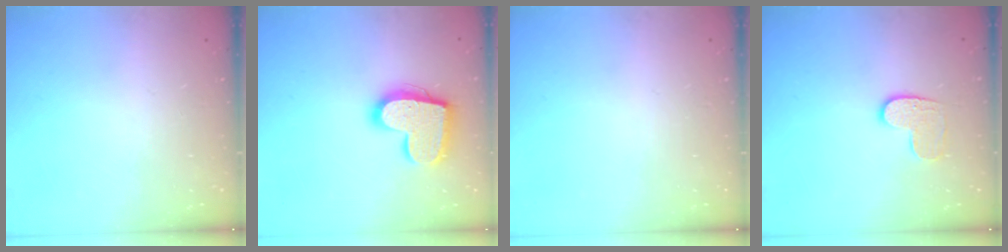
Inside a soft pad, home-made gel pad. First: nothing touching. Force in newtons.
{"total": 16.9, "press": 16.8, "slide": 1.2}
{"total": 0.0}
{"total": 7.0, "press": 7.0, "slide": 0.2}